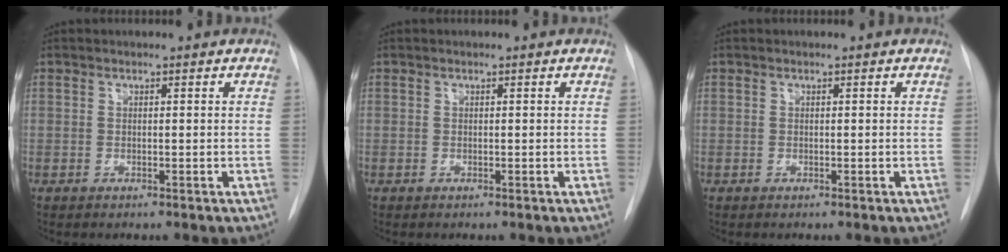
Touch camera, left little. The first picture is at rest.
{"total": 0.0}
{"total": 0.0}